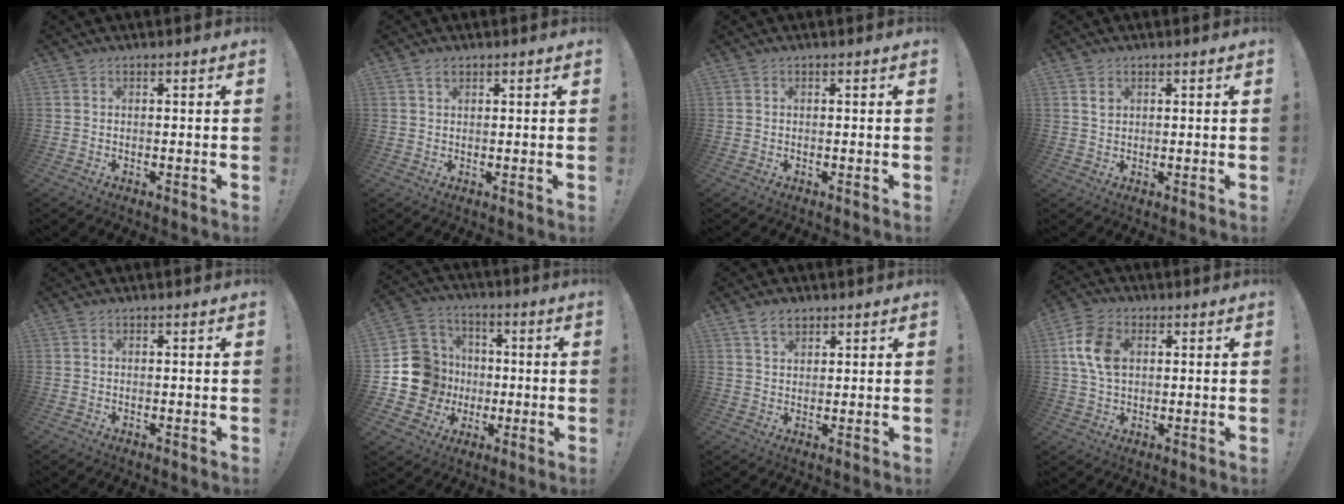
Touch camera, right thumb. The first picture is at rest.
{"total": 1.5, "force": [1.0, 0.8, 0.7], "torque": [-0.008, -0.002, 0.018]}
{"total": 0.0}
{"total": 1.9, "force": [1.0, 1.4, 0.9], "torque": [-0.004, -0.004, 0.016]}
{"total": 0.0}
{"total": 16.2, "force": [-1.5, 15.1, 5.6], "torque": [-0.083, 0.018, -0.003]}
{"total": 4.6, "force": [3.1, 2.7, 2.1], "torque": [-0.027, -0.014, 0.055]}
{"total": 11.9, "force": [2.3, 8.6, 7.8], "torque": [-0.136, 0.007, 0.046]}